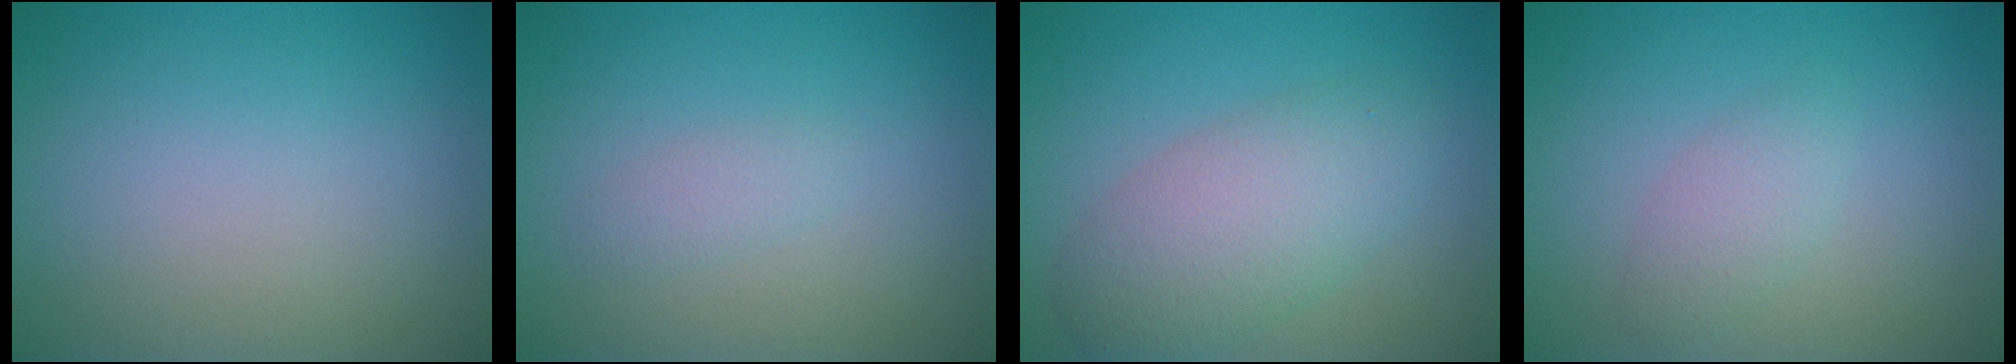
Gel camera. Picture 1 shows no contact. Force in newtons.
{"total": 1.1, "press": 1.1, "slide": 0.1}
{"total": 5.5, "press": 5.5, "slide": 0.1}
{"total": 1.8, "press": 1.8, "slide": 0.1}